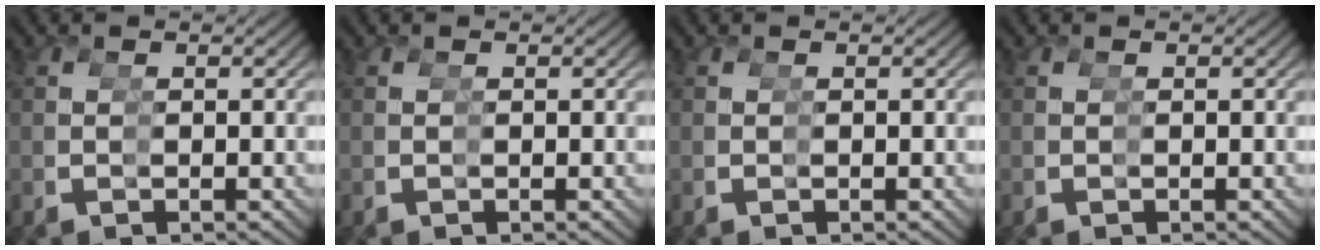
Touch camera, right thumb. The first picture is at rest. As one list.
[{"total": 0.0}, {"total": 0.0}, {"total": 0.0}]